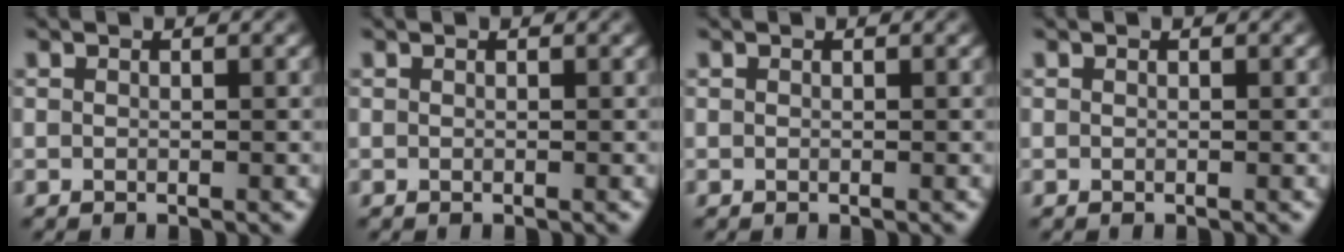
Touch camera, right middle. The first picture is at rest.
{"total": 0.0}
{"total": 0.0}
{"total": 0.0}